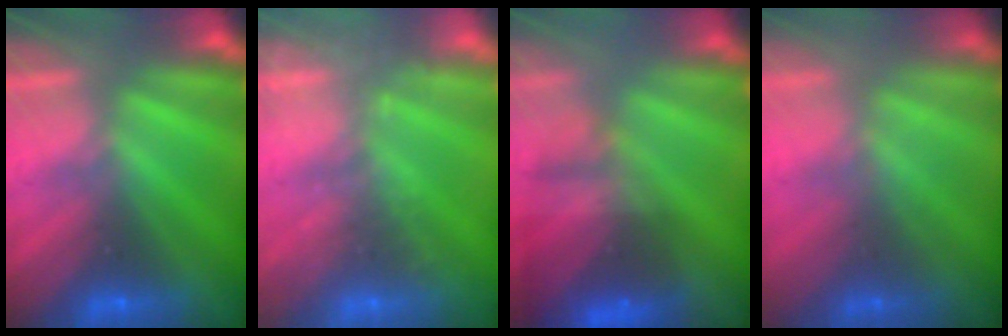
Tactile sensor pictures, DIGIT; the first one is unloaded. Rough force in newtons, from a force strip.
{"total": 1.9}
{"total": 5.8}
{"total": 1.3}